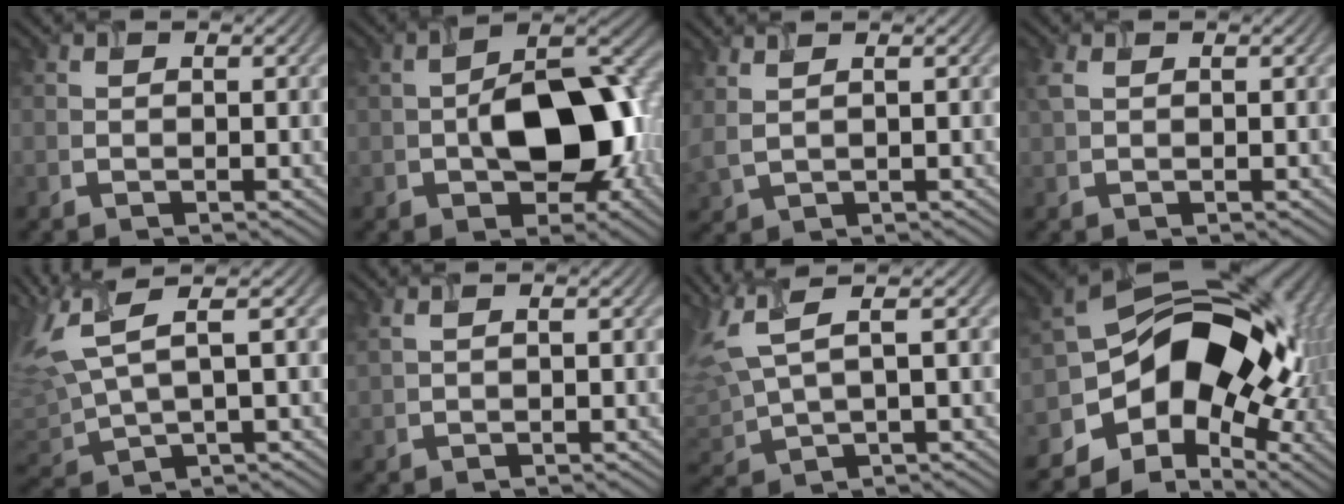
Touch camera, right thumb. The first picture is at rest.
{"total": 12.3, "force": [-1.8, 7.0, 9.9], "torque": [-0.144, 0.001, -0.027]}
{"total": 3.1, "force": [2.0, 0.7, 2.3], "torque": [-0.059, 0.012, 0.029]}
{"total": 1.4, "force": [0.6, 0.6, 1.1], "torque": [-0.036, 0.005, 0.011]}
{"total": 8.6, "force": [3.5, 2.7, 7.4], "torque": [-0.191, 0.011, 0.065]}
{"total": 1.4, "force": [1.0, -0.1, 0.9], "torque": [-0.023, 0.004, 0.016]}
{"total": 7.6, "force": [3.5, 2.4, 6.3], "torque": [-0.172, 0.010, 0.066]}
{"total": 14.3, "force": [-3.0, 10.2, 9.5], "torque": [-0.131, -0.004, -0.072]}